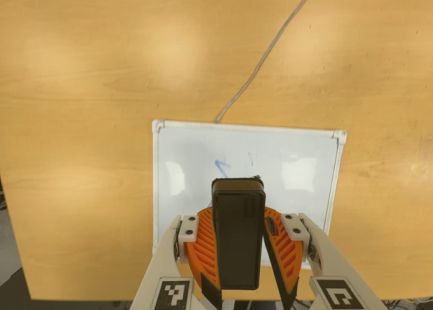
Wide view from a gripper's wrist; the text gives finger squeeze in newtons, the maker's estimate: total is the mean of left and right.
{"total": 9.7, "left": 8.7, "right": 10.7}